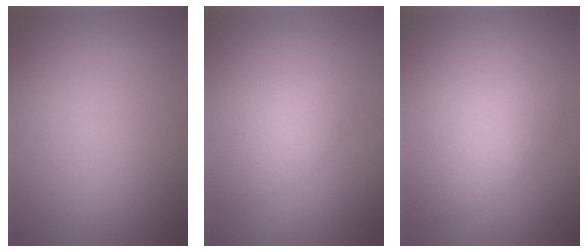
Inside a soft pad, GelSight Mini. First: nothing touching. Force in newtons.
{"total": 2.4, "press": 2.4, "slide": 0.1}
{"total": 3.2, "press": 3.2, "slide": 0.0}